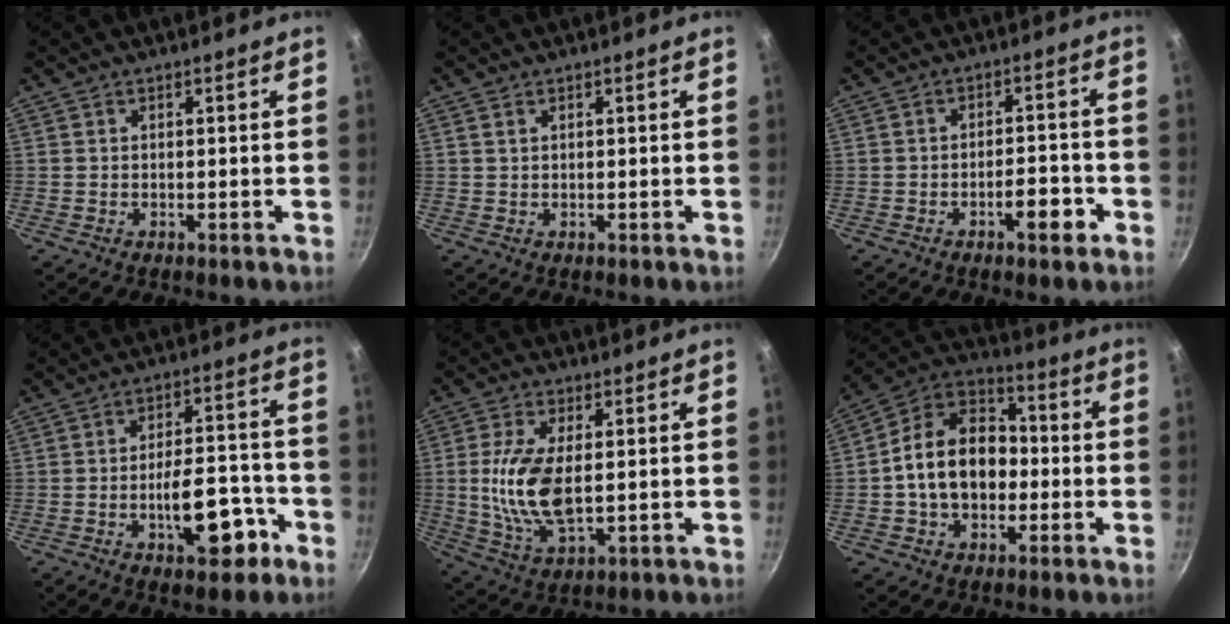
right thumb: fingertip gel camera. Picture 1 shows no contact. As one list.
[{"total": 0.7, "force": [0.4, 0.4, 0.4], "torque": [-0.007, 0.001, 0.008]}, {"total": 5.6, "force": [-2.9, 2.1, 4.3], "torque": [-0.044, 0.025, -0.041]}, {"total": 12.0, "force": [-5.3, 5.4, 9.3], "torque": [-0.108, 0.048, -0.068]}, {"total": 12.2, "force": [0.5, 5.9, 10.7], "torque": [-0.214, -0.010, 0.012]}, {"total": 16.2, "force": [-1.5, 11.8, 10.9], "torque": [-0.151, 0.042, -0.044]}]